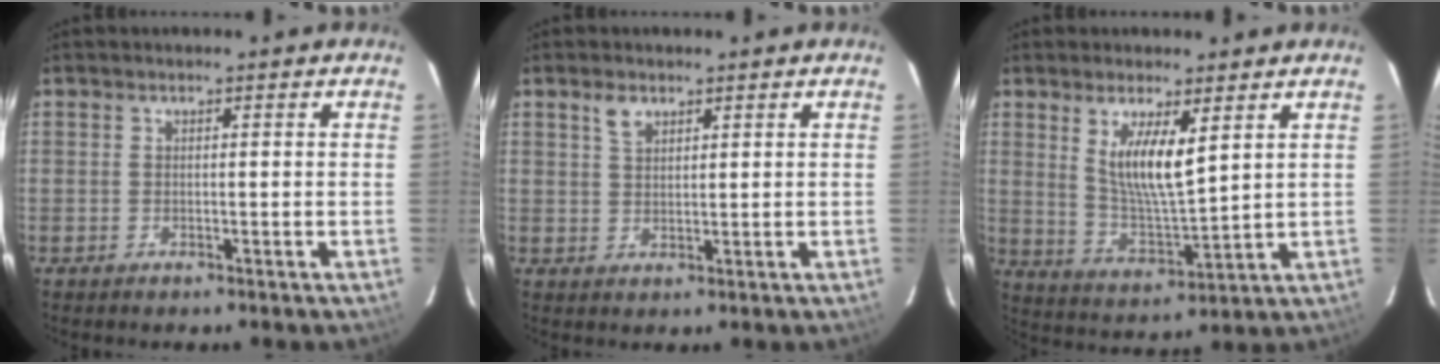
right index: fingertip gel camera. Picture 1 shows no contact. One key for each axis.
{"total": 2.8, "fx": 1.8, "fy": 1.6, "fz": 1.5, "tx": -0.028, "ty": 0.006, "tz": 0.035}
{"total": 9.1, "fx": 4.0, "fy": 2.1, "fz": 7.9, "tx": -0.147, "ty": -0.013, "tz": 0.083}